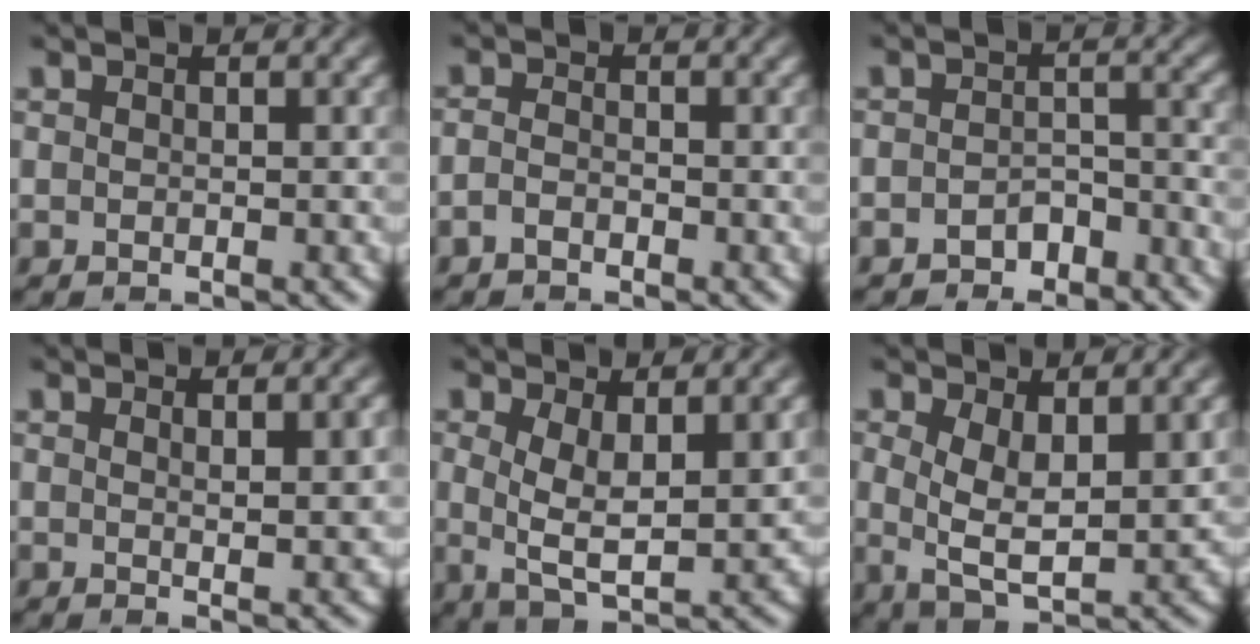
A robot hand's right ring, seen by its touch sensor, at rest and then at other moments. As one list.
[{"total": 1.5, "force": [-1.3, 0.6, 0.6], "torque": [-0.014, -0.011, -0.023]}, {"total": 3.1, "force": [-2.6, 1.6, 0.7], "torque": [-0.001, -0.008, -0.046]}, {"total": 2.0, "force": [0.5, -0.3, 1.9], "torque": [-0.023, -0.008, 0.010]}, {"total": 5.5, "force": [-0.1, 3.3, 4.4], "torque": [-0.093, -0.029, 0.009]}, {"total": 6.0, "force": [-0.2, 4.1, 4.4], "torque": [-0.098, -0.034, 0.008]}]